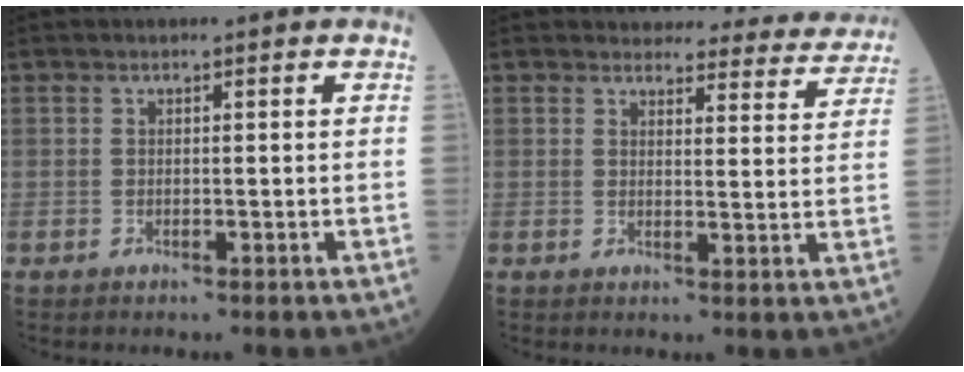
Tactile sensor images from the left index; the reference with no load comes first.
{"total": 15.1, "force": [14.5, 3.6, 2.2], "torque": [0.011, -0.040, 0.142]}